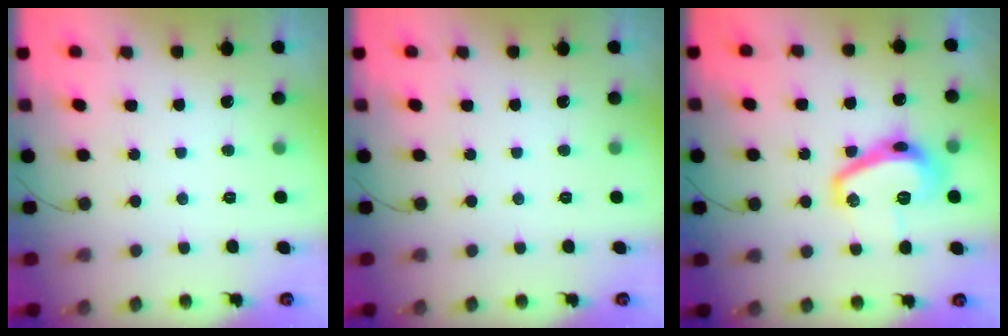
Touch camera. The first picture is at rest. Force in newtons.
{"total": 0.0}
{"total": 14.0, "press": 14.0, "slide": 0.8}